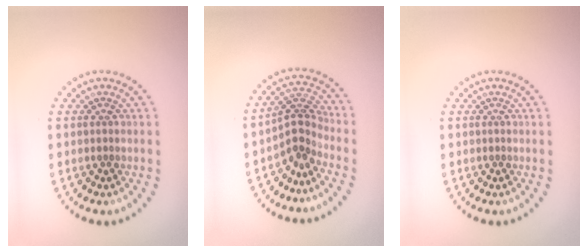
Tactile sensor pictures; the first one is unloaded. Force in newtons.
{"total": 2.8, "press": 2.0, "slide": 2.0}
{"total": 0.0}